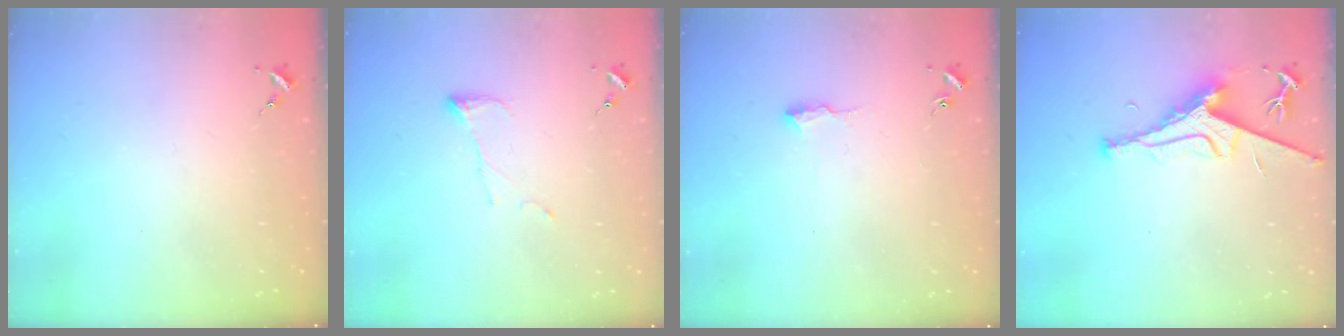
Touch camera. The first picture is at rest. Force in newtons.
{"total": 5.7, "press": 5.7, "slide": 0.2}
{"total": 7.4, "press": 7.3, "slide": 0.7}
{"total": 8.1, "press": 8.0, "slide": 1.0}